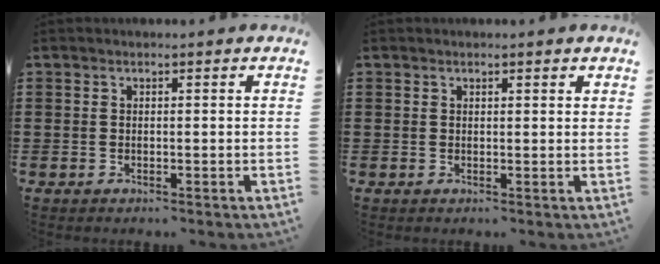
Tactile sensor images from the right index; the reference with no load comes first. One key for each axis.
{"total": 0.6, "fx": 0.4, "fy": 0.3, "fz": 0.3, "tx": -0.007, "ty": 0.003, "tz": 0.008}